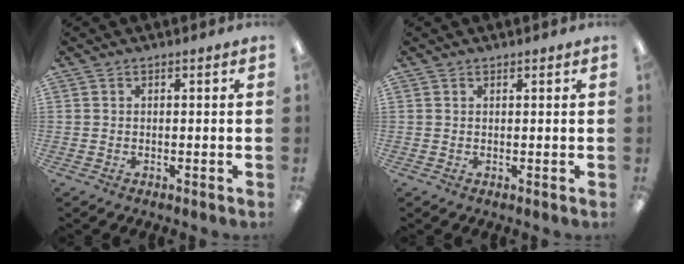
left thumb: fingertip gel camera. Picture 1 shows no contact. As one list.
[{"total": 0.6, "force": [0.5, 0.3, 0.0], "torque": [0.009, -0.002, 0.007]}]